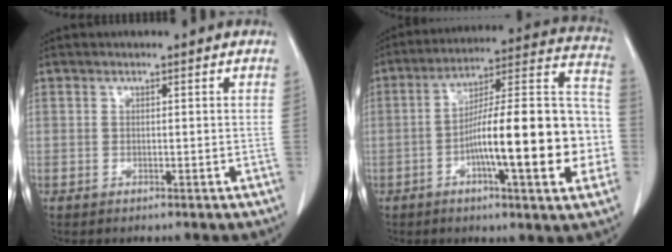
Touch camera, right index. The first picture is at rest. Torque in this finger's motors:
{"motor_torque": [2.14, 0.00, 0.93, 0.21]}